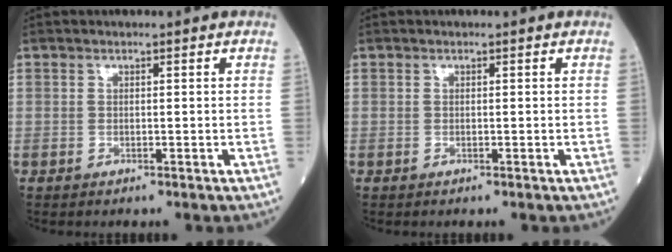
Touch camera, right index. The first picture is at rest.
{"total": 0.0}